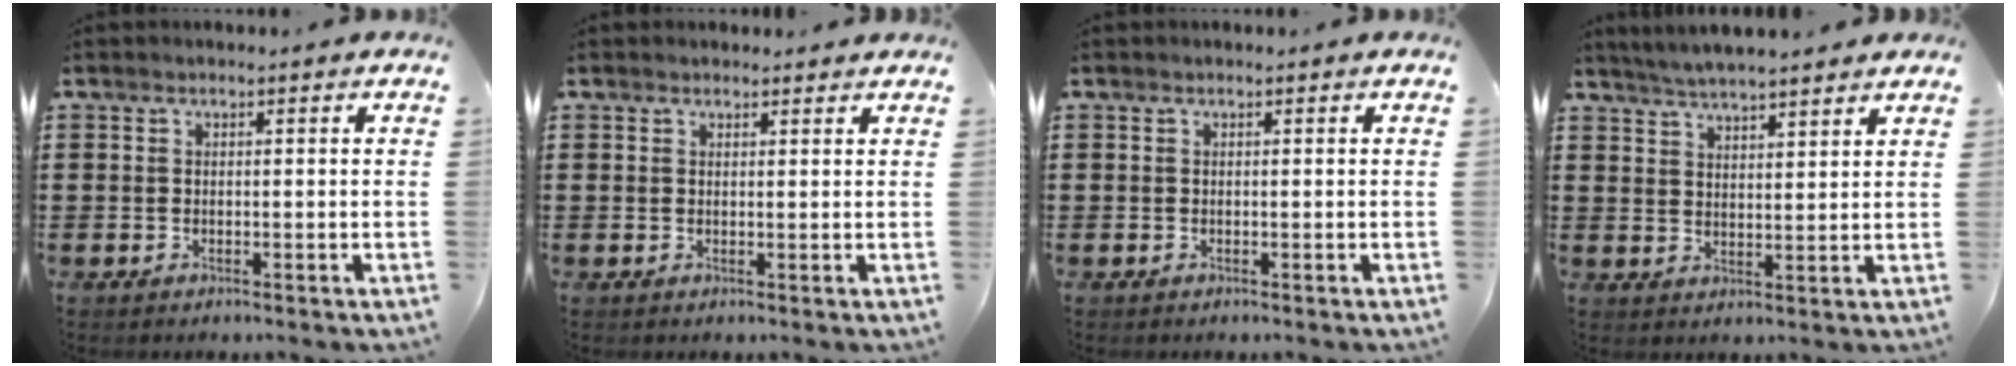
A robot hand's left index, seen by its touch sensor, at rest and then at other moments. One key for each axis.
{"total": 1.0, "fx": 0.9, "fy": 0.3, "fz": 0.1, "tx": -0.004, "ty": 0.001, "tz": 0.018}
{"total": 0.0}
{"total": 4.0, "fx": 3.9, "fy": -0.3, "fz": 0.9, "tx": -0.030, "ty": -0.012, "tz": 0.069}